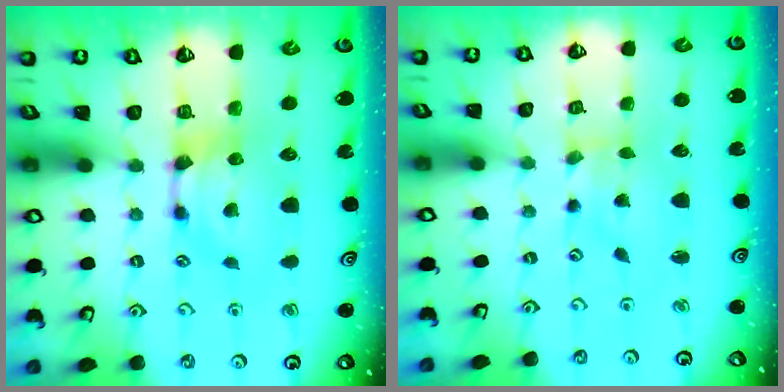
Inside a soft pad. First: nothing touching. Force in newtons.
{"total": 3.4, "press": 3.3, "slide": 0.8}